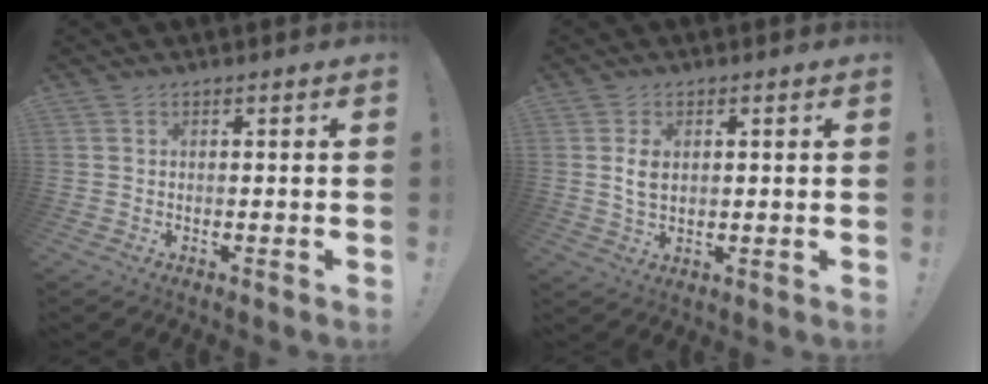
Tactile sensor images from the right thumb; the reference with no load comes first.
{"total": 4.3, "force": [1.0, 2.6, 3.2], "torque": [-0.053, -0.005, 0.014]}